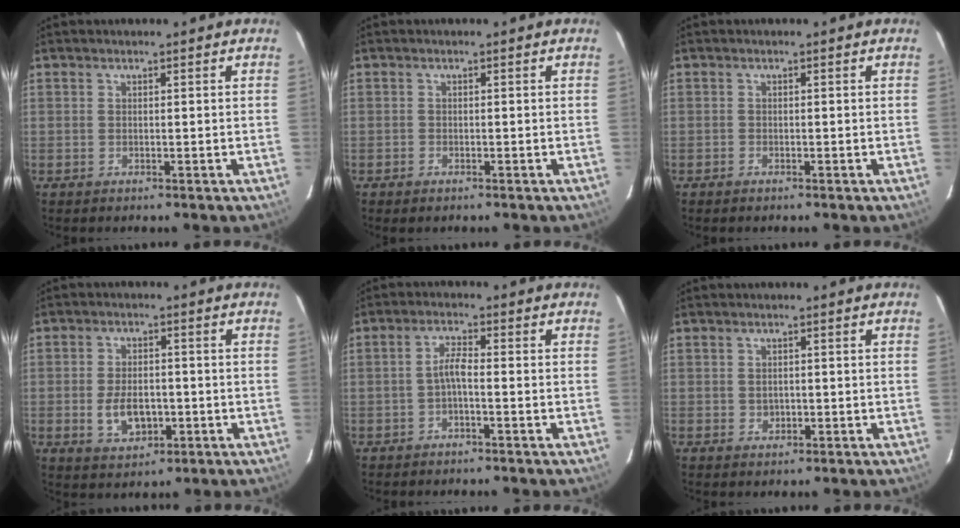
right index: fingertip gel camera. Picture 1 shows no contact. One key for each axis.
{"total": 1.0, "fx": -0.8, "fy": 0.5, "fz": 0.3, "tx": -0.007, "ty": -0.002, "tz": -0.016}
{"total": 0.7, "fx": -0.6, "fy": 0.3, "fz": 0.1, "tx": -0.005, "ty": 0.000, "tz": -0.014}
{"total": 7.4, "fx": -1.8, "fy": 4.6, "fz": 5.6, "tx": -0.113, "ty": -0.002, "tz": -0.023}
{"total": 2.6, "fx": -1.2, "fy": 0.4, "fz": 2.3, "tx": -0.051, "ty": 0.008, "tz": -0.026}
{"total": 1.8, "fx": -0.2, "fy": 1.6, "fz": 0.8, "tx": -0.013, "ty": 0.002, "tz": -0.002}